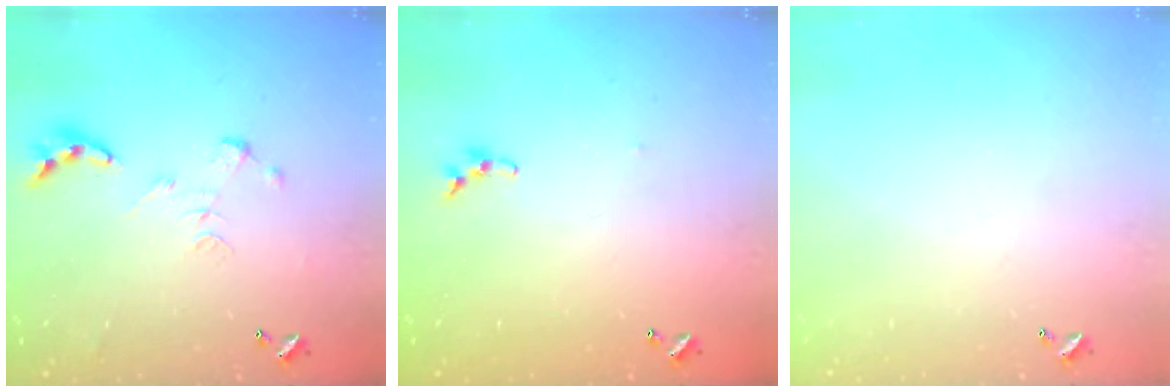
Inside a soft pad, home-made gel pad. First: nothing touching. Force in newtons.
{"total": 4.9, "press": 4.8, "slide": 0.2}
{"total": 0.0}